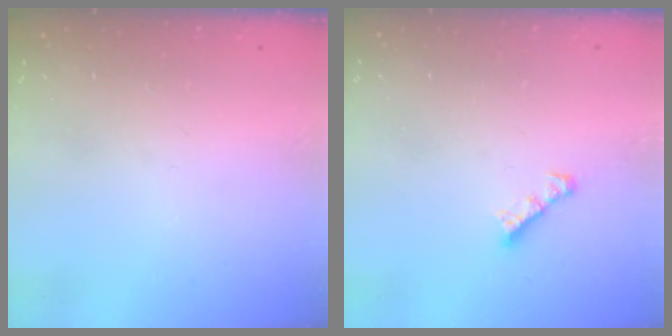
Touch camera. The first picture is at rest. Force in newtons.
{"total": 3.0, "press": 3.0, "slide": 0.3}